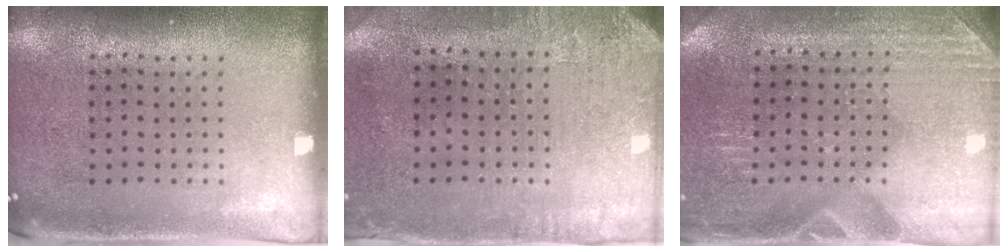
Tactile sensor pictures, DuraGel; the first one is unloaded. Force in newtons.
{"total": 3.3, "press": 2.6, "slide": 2.0}
{"total": 3.0, "press": 2.9, "slide": 0.6}